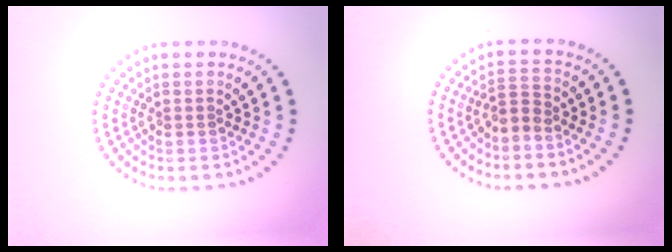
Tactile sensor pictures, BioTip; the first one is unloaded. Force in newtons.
{"total": 1.8, "press": 1.3, "slide": 1.2}